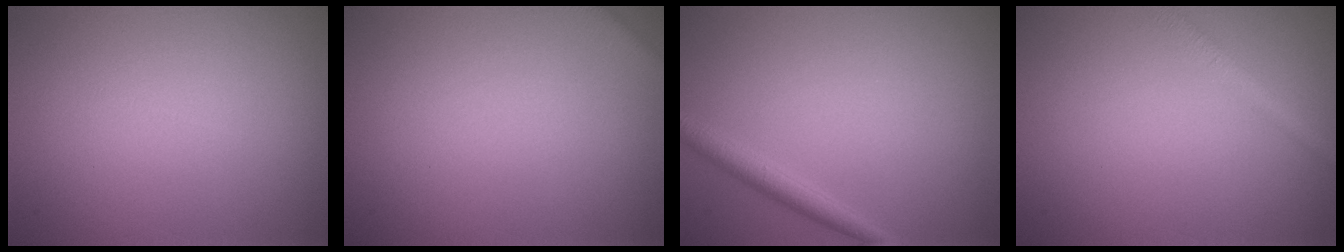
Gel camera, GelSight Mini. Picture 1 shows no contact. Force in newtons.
{"total": 1.5, "press": 1.5, "slide": 0.0}
{"total": 1.8, "press": 1.8, "slide": 0.1}
{"total": 1.8, "press": 1.8, "slide": 0.0}